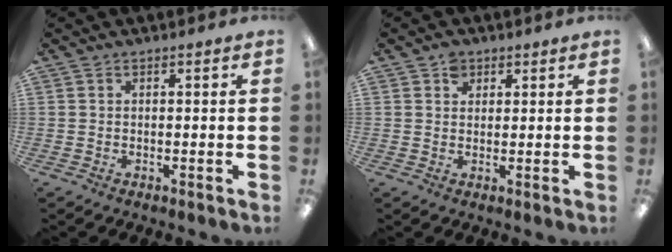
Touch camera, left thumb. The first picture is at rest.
{"total": 2.8, "force": [1.7, 2.1, 1.0], "torque": [-0.007, -0.006, 0.029]}